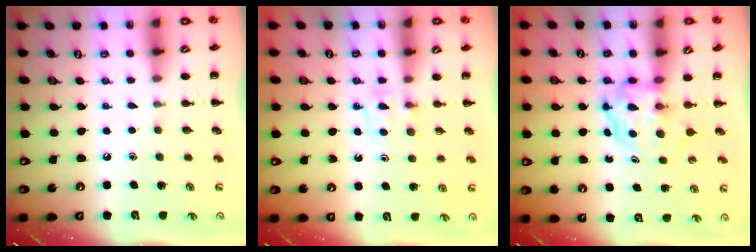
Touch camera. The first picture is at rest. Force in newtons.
{"total": 4.8, "press": 4.4, "slide": 1.8}
{"total": 3.7, "press": 3.7, "slide": 0.2}